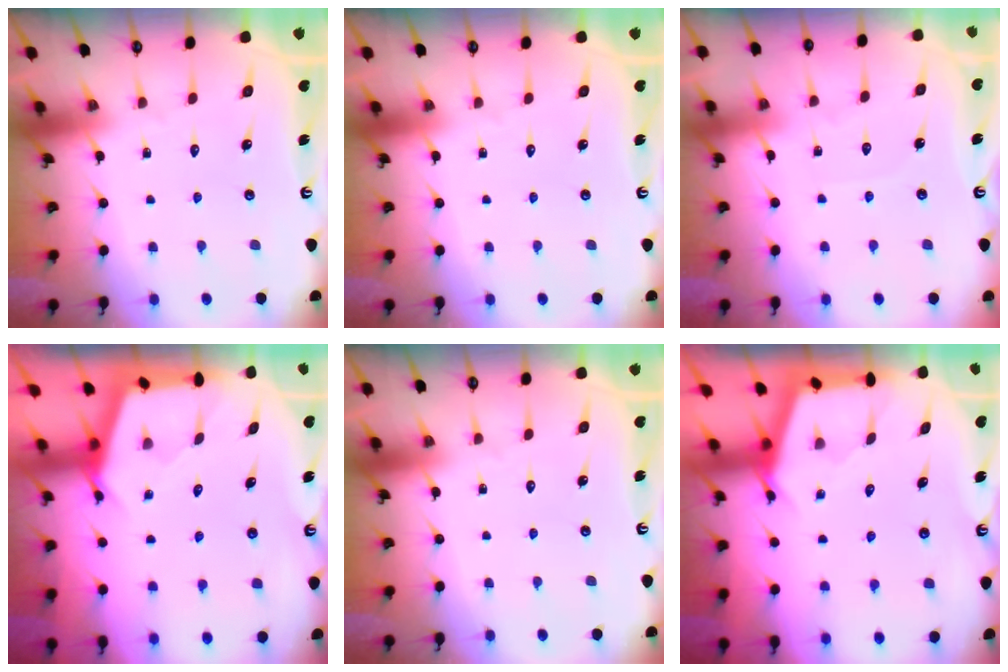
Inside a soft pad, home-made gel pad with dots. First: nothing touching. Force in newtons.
{"total": 0.0}
{"total": 3.4, "press": 3.4, "slide": 0.4}
{"total": 2.8, "press": 2.7, "slide": 0.4}
{"total": 0.0}
{"total": 3.0, "press": 2.9, "slide": 0.4}